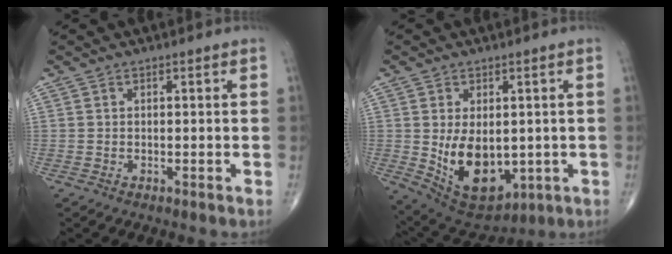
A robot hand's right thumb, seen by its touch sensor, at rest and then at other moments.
{"total": 13.2, "force": [-1.1, 8.1, 10.4], "torque": [-0.144, -0.014, 0.015]}